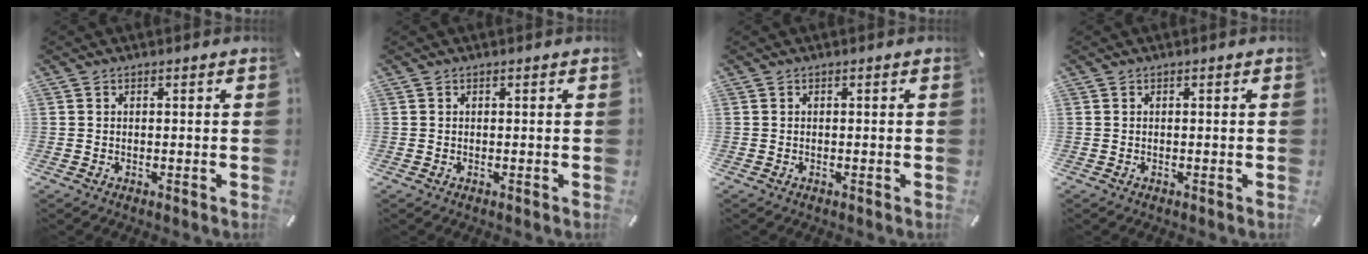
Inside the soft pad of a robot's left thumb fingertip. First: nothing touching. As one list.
[{"total": 0.0}, {"total": 0.0}, {"total": 0.0}]